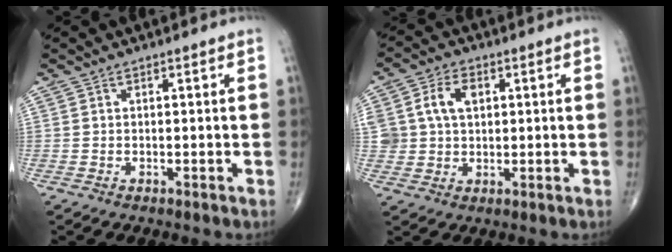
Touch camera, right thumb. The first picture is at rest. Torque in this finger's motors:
{"motor_torque": [0.97, 1.14, 0.94, 0.26, 0.01]}